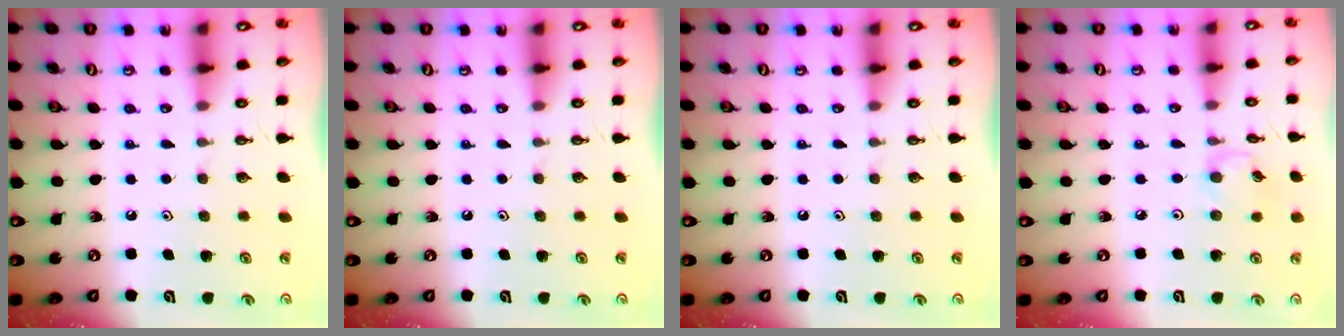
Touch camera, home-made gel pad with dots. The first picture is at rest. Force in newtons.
{"total": 0.0}
{"total": 0.0}
{"total": 2.9, "press": 2.9, "slide": 0.1}